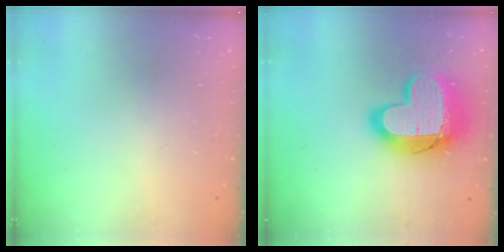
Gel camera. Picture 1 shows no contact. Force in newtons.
{"total": 18.5, "press": 18.5, "slide": 1.2}